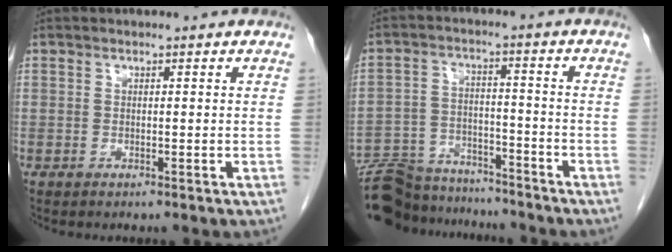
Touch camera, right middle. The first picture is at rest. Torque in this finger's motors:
{"motor_torque": [0.86, -0.70, 0.48, 0.08]}